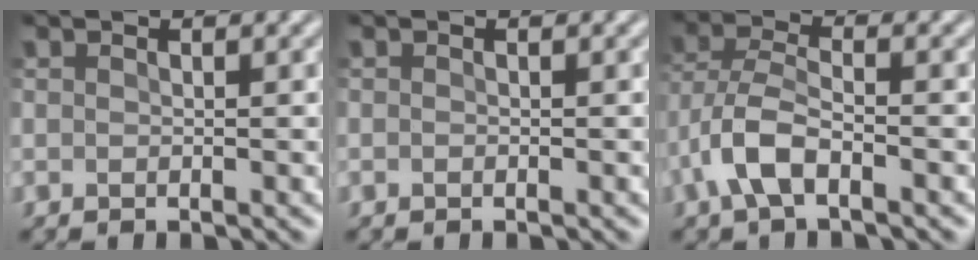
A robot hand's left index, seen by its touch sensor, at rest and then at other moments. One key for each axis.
{"total": 0.0}
{"total": 4.9, "fx": -2.2, "fy": 2.1, "fz": 3.8, "tx": -0.087, "ty": 0.004, "tz": -0.053}